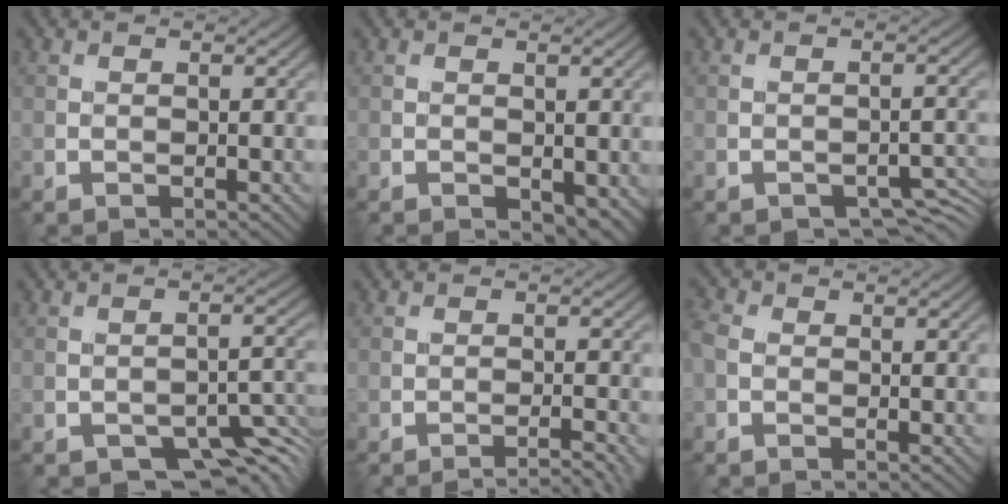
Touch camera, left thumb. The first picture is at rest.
{"total": 2.5, "force": [-0.7, 1.2, 2.1], "torque": [-0.028, -0.009, -0.005]}
{"total": 3.0, "force": [-2.3, 1.2, 1.6], "torque": [-0.019, -0.002, -0.024]}
{"total": 6.4, "force": [-4.3, 2.7, 3.9], "torque": [-0.044, -0.007, -0.060]}
{"total": 3.6, "force": [-2.5, 0.5, 2.6], "torque": [-0.029, 0.012, -0.046]}
{"total": 2.7, "force": [-0.7, 1.9, 1.8], "torque": [-0.042, 0.006, -0.028]}